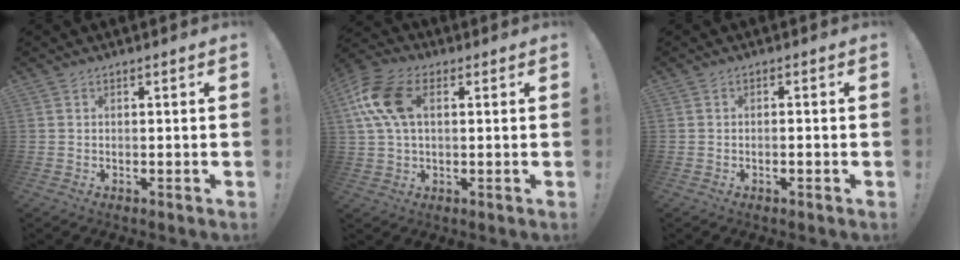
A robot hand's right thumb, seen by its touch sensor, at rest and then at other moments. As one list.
[{"total": 13.5, "force": [3.4, 8.3, 10.1], "torque": [-0.206, 0.009, 0.068]}, {"total": 1.1, "force": [-0.8, 0.0, 0.7], "torque": [-0.019, 0.003, -0.013]}]